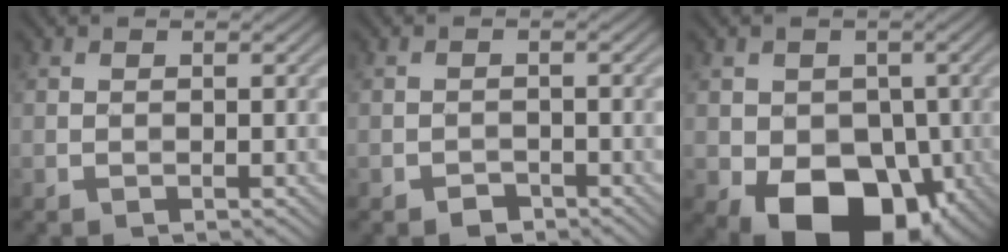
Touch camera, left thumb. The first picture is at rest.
{"total": 1.5, "force": [-1.2, 0.8, 0.5], "torque": [-0.006, 0.000, -0.024]}
{"total": 12.2, "force": [-4.1, 8.4, 7.9], "torque": [-0.115, -0.034, -0.063]}